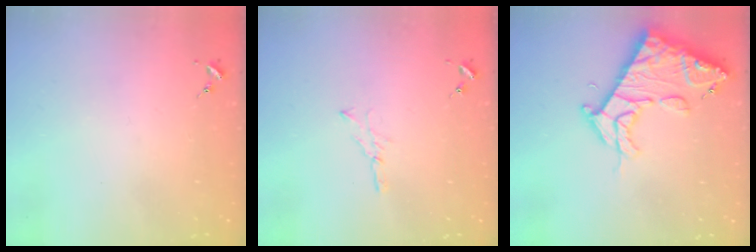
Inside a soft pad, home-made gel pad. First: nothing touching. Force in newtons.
{"total": 3.5, "press": 3.5, "slide": 0.4}
{"total": 15.7, "press": 15.6, "slide": 1.7}